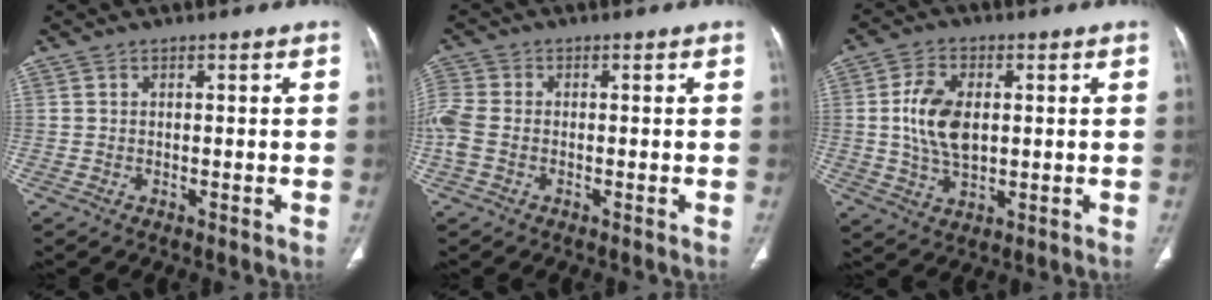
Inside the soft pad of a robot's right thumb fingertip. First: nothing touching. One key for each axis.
{"total": 5.5, "fx": -1.1, "fy": 3.8, "fz": 3.7, "tx": -0.110, "ty": 0.006, "tz": -0.027}
{"total": 9.8, "fx": 0.9, "fy": 5.9, "fz": 7.7, "tx": -0.144, "ty": -0.005, "tz": 0.022}